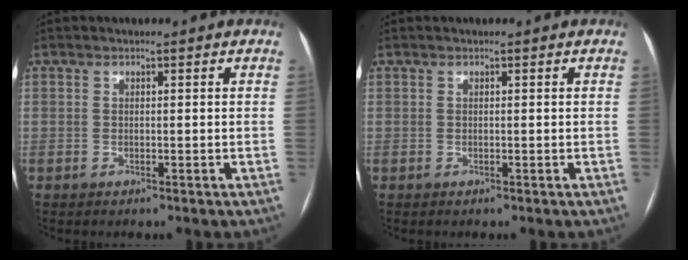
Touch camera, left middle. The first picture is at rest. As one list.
[{"total": 0.0}]